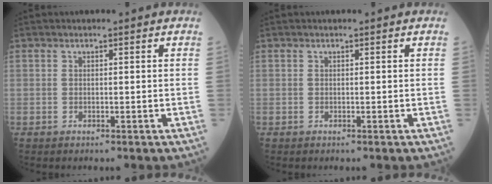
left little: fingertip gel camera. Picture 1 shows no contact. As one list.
[{"total": 0.0}]